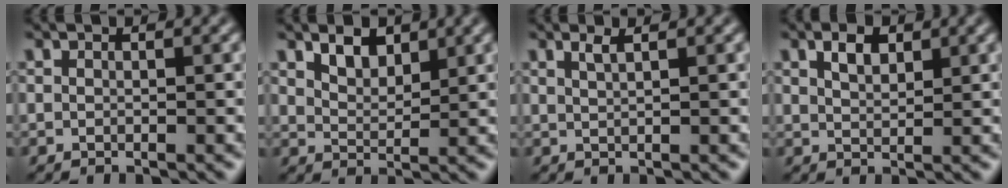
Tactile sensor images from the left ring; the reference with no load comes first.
{"total": 2.6, "force": [1.8, 1.3, 1.4], "torque": [-0.029, -0.002, 0.033]}
{"total": 1.3, "force": [0.8, 0.4, 1.0], "torque": [-0.011, 0.002, 0.012]}
{"total": 2.2, "force": [1.3, 1.1, 1.4], "torque": [-0.028, 0.005, 0.025]}